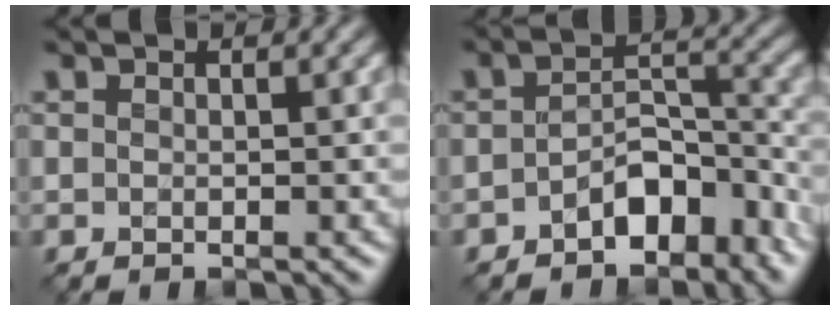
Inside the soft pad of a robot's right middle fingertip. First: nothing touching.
{"total": 4.8, "force": [-2.8, 2.6, 3.0], "torque": [-0.043, 0.011, -0.048]}